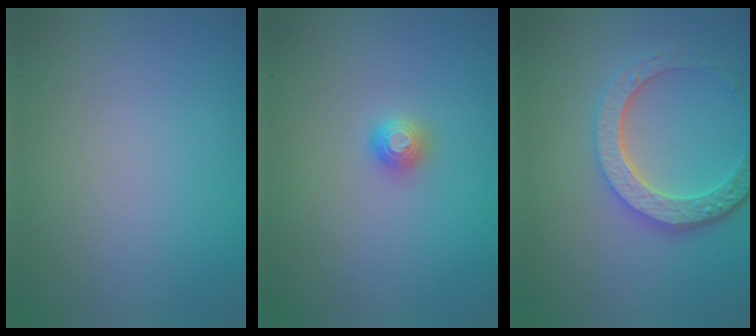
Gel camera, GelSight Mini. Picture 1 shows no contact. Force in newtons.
{"total": 1.1, "press": 1.1, "slide": 0.0}
{"total": 5.8, "press": 4.4, "slide": 3.7}